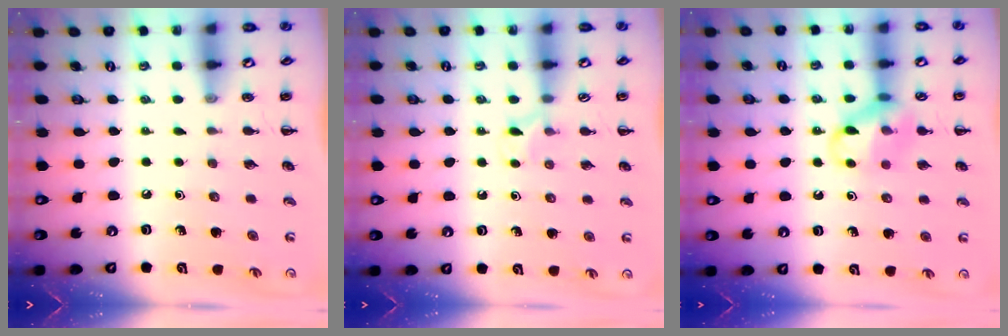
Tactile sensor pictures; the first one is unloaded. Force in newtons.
{"total": 4.5, "press": 4.2, "slide": 1.6}
{"total": 13.1, "press": 13.0, "slide": 1.7}